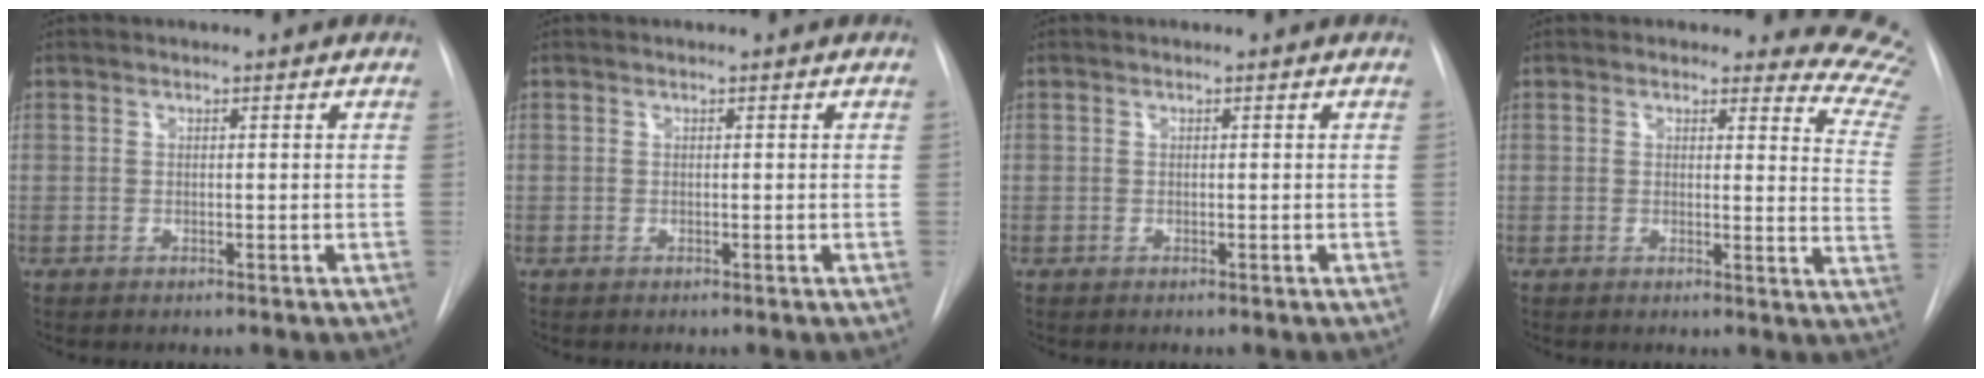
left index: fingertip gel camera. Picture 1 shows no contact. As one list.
[{"total": 0.0}, {"total": 0.0}, {"total": 10.5, "force": [10.4, 1.3, 0.1], "torque": [0.038, -0.121, 0.066]}]